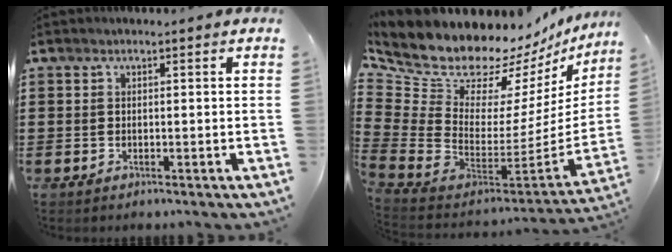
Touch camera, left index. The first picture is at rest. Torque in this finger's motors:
{"motor_torque": [2.14, 0.00, 1.05, 0.21]}